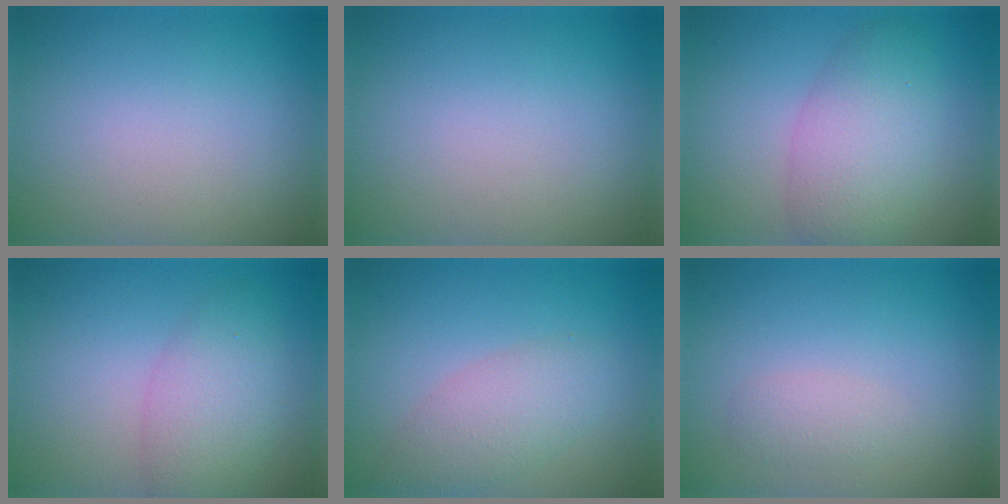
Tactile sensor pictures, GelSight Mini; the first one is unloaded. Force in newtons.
{"total": 0.0}
{"total": 6.4, "press": 6.4, "slide": 0.1}
{"total": 4.0, "press": 4.0, "slide": 0.2}
{"total": 3.4, "press": 3.4, "slide": 0.1}
{"total": 1.3, "press": 1.3, "slide": 0.1}